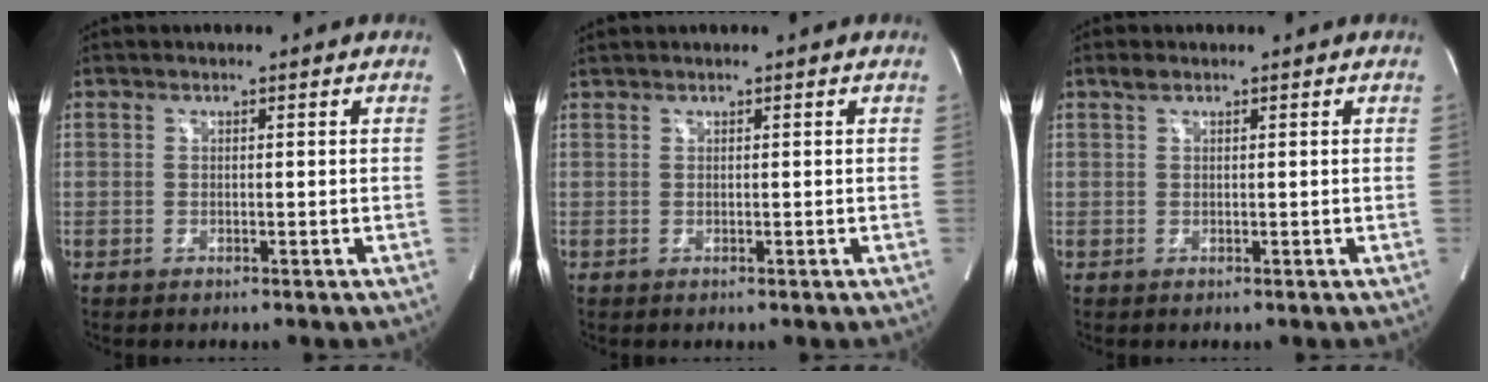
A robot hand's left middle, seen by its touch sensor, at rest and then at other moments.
{"total": 1.0, "force": [0.9, -0.2, 0.5], "torque": [-0.023, 0.019, 0.025]}
{"total": 1.0, "force": [0.8, 0.3, 0.5], "torque": [-0.014, 0.009, 0.017]}